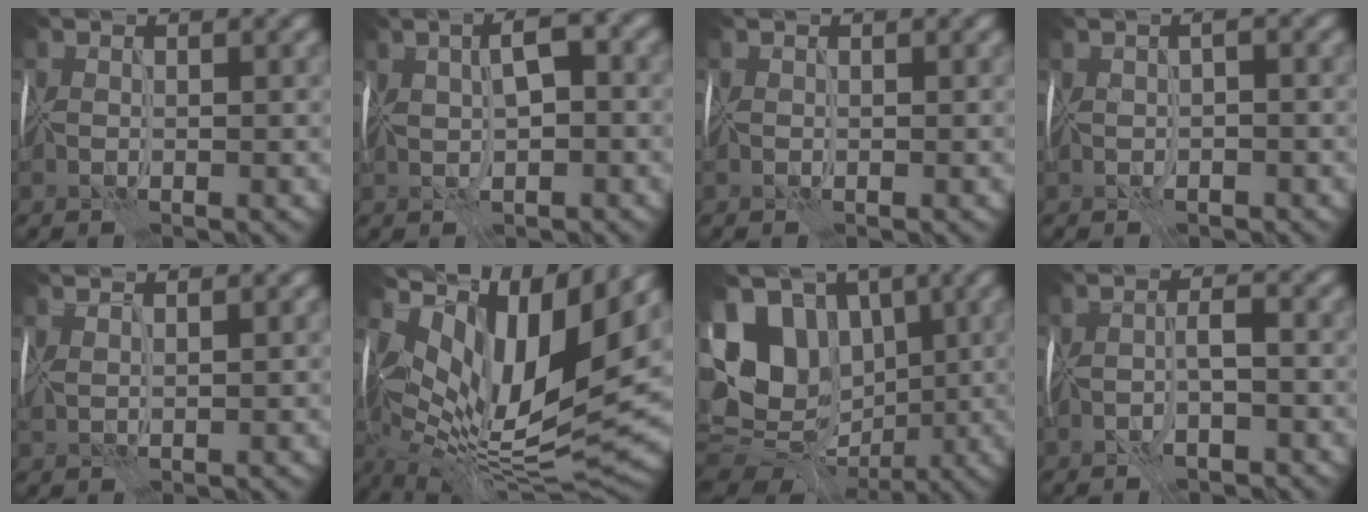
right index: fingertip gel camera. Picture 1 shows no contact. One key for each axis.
{"total": 4.0, "fx": 1.1, "fy": 1.5, "fz": 3.6, "tx": -0.066, "ty": 0.009, "tz": 0.017}
{"total": 0.0}
{"total": 1.5, "fx": -0.5, "fy": 0.9, "fz": 1.1, "tx": -0.003, "ty": 0.008, "tz": -0.006}
{"total": 1.2, "fx": 1.1, "fy": -0.4, "fz": 0.3, "tx": -0.009, "ty": 0.002, "tz": 0.022}
{"total": 12.9, "fx": 4.1, "fy": 5.6, "fz": 10.9, "tx": -0.205, "ty": 0.002, "tz": 0.081}
{"total": 14.3, "fx": 1.3, "fy": 10.6, "fz": 9.5, "tx": -0.173, "ty": 0.013, "tz": 0.026}
{"total": 1.8, "fx": -0.7, "fy": 0.5, "fz": 1.6, "tx": -0.031, "ty": 0.001, "tz": -0.013}